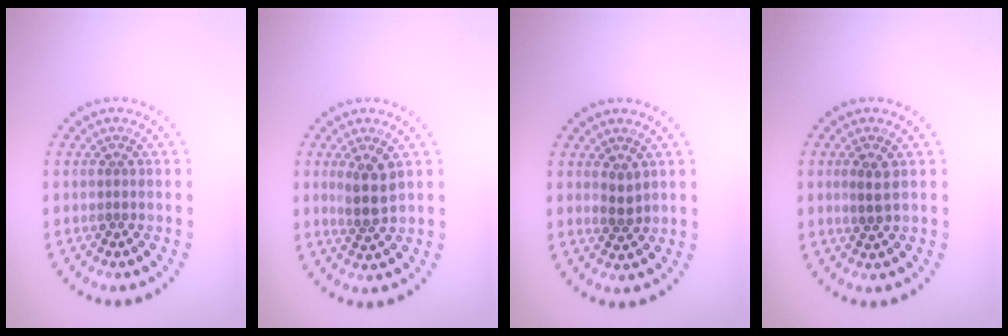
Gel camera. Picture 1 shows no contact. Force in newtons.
{"total": 2.6, "press": 2.3, "slide": 1.2}
{"total": 1.5, "press": 1.4, "slide": 0.5}
{"total": 1.6, "press": 1.5, "slide": 0.6}